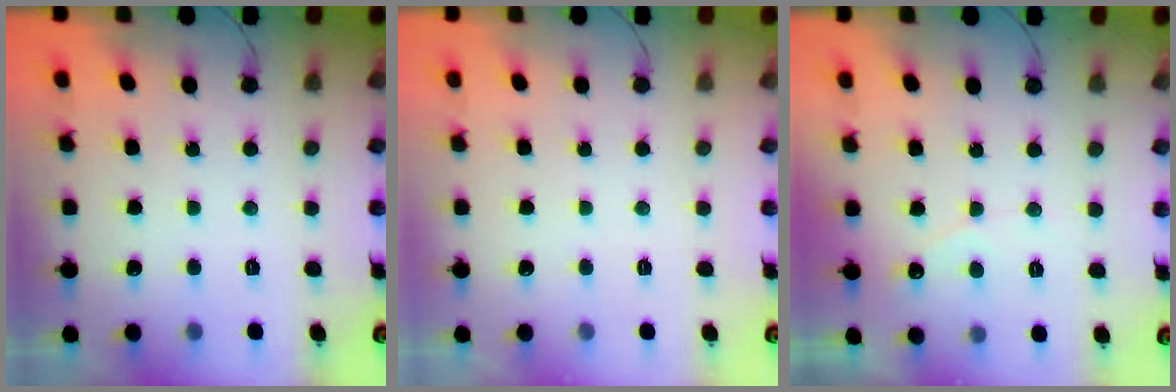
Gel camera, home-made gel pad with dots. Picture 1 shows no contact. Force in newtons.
{"total": 0.0}
{"total": 2.9, "press": 2.9, "slide": 0.2}